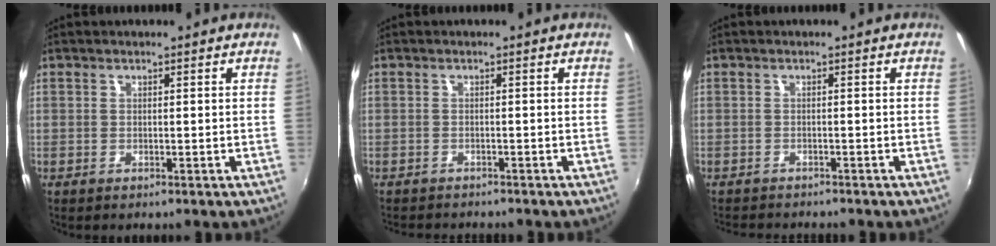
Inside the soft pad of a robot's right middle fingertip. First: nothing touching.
{"total": 3.3, "force": [-3.1, 0.7, 0.7], "torque": [-0.025, -0.015, -0.049]}
{"total": 3.7, "force": [-3.5, 0.6, 0.9], "torque": [-0.029, -0.016, -0.058]}